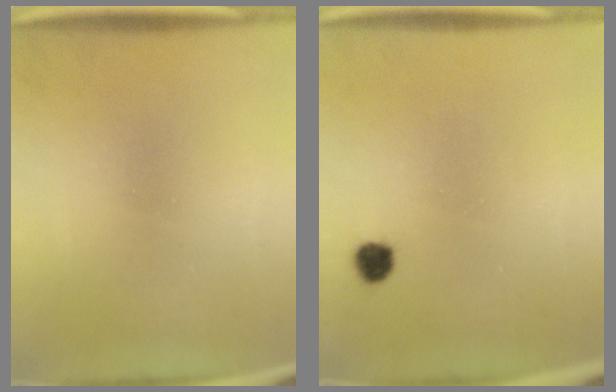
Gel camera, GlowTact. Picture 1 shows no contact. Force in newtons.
{"total": 3.2}